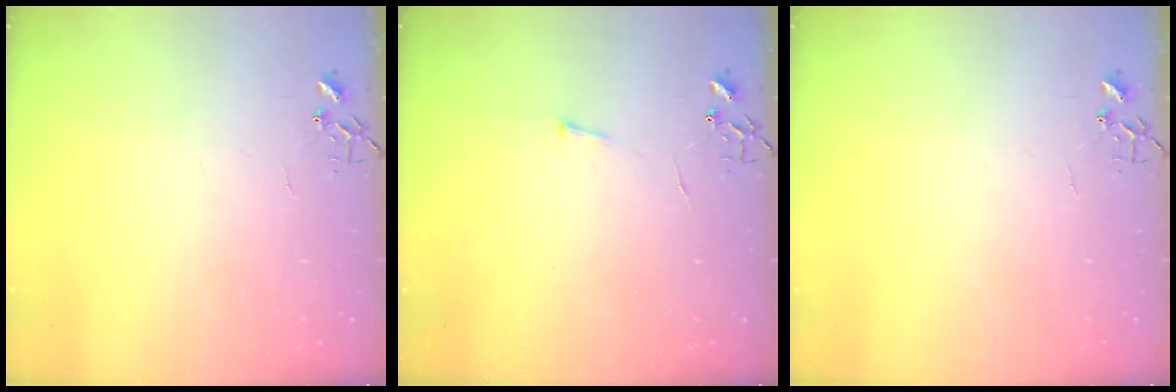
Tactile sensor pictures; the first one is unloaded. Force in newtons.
{"total": 2.9, "press": 2.9, "slide": 0.4}
{"total": 0.0}